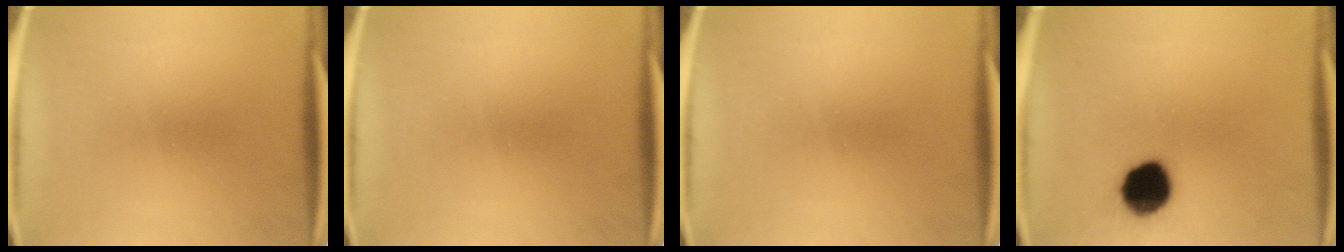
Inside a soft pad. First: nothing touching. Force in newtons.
{"total": 0.0}
{"total": 0.0}
{"total": 12.1}